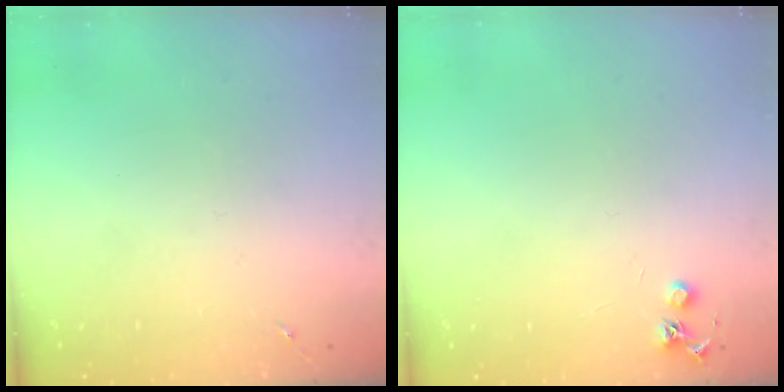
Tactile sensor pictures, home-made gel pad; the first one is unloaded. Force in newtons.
{"total": 4.1, "press": 4.1, "slide": 0.5}